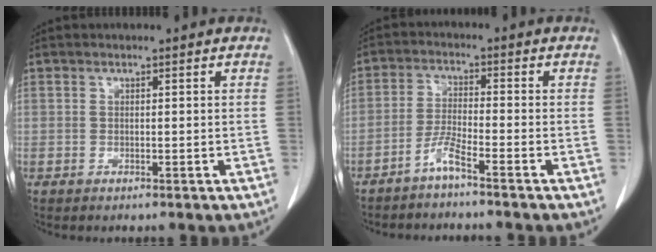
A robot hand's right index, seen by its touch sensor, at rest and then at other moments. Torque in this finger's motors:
{"motor_torque": [0.36, -0.33, 0.06, 0.02]}